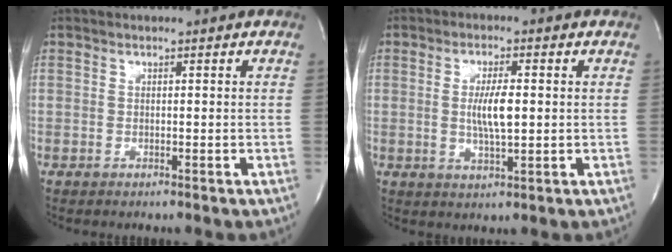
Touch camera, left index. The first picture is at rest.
{"total": 5.3, "force": [0.2, 0.9, 5.3], "torque": [-0.100, -0.002, 0.002]}